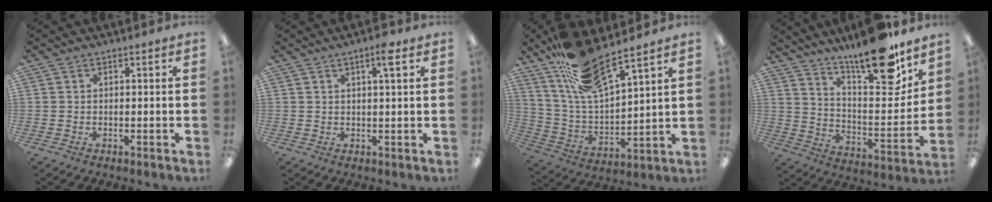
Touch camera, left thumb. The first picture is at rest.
{"total": 4.1, "force": [2.3, 0.6, 3.3], "torque": [-0.055, -0.002, 0.033]}
{"total": 16.5, "force": [13.1, 4.0, 9.3], "torque": [-0.193, -0.073, 0.231]}
{"total": 20.1, "force": [16.2, 4.7, 10.9], "torque": [-0.164, -0.121, 0.266]}